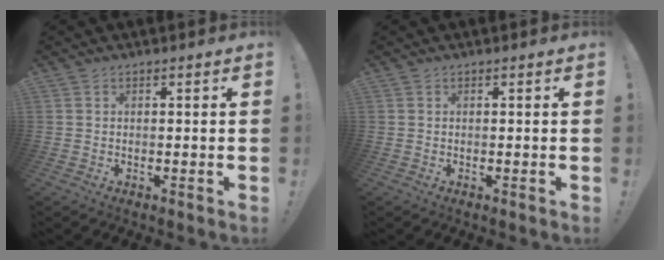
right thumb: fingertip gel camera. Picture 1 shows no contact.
{"total": 0.0}